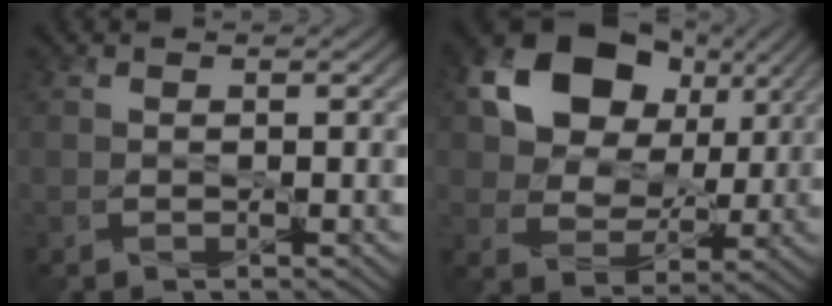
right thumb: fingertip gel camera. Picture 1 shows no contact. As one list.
[{"total": 14.2, "force": [5.5, 10.4, 8.0], "torque": [-0.158, 0.012, 0.097]}]